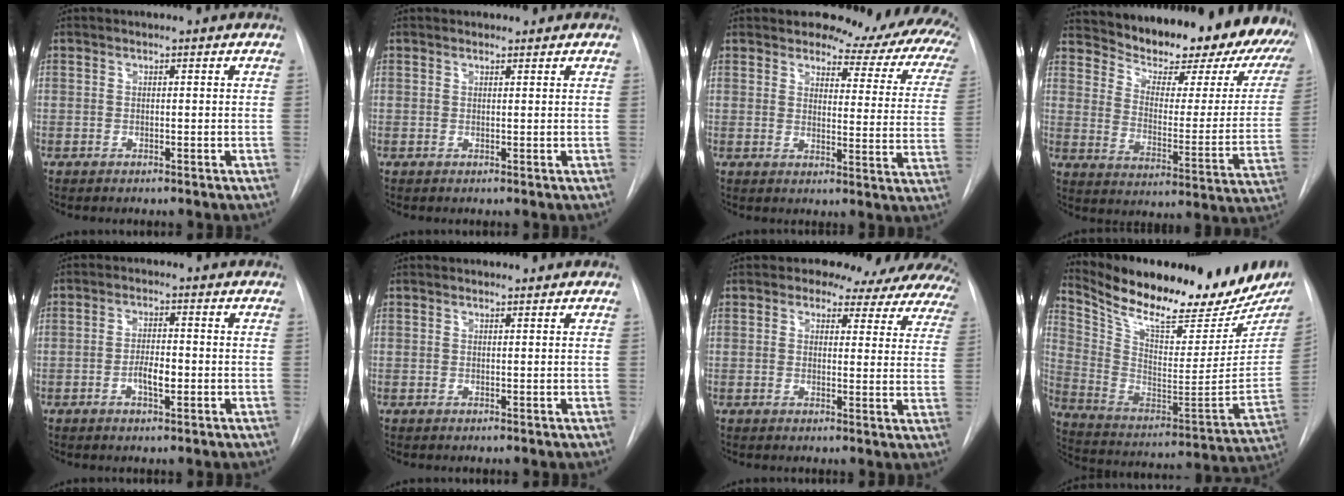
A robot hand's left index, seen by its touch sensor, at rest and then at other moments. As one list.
[{"total": 0.9, "force": [0.8, 0.4, 0.0], "torque": [-0.003, 0.002, 0.012]}, {"total": 15.8, "force": [13.3, 5.7, 6.5], "torque": [-0.048, -0.044, 0.127]}, {"total": 26.5, "force": [23.4, 6.3, 10.7], "torque": [-0.165, -0.080, 0.291]}, {"total": 2.8, "force": [-1.0, 0.8, 2.5], "torque": [-0.041, 0.004, -0.016]}, {"total": 0.8, "force": [0.7, 0.2, 0.0], "torque": [-0.007, 0.004, 0.013]}, {"total": 16.2, "force": [14.3, 6.3, 4.5], "torque": [-0.041, -0.029, 0.131]}, {"total": 27.9, "force": [22.9, 6.9, 14.4], "torque": [-0.252, -0.042, 0.335]}]